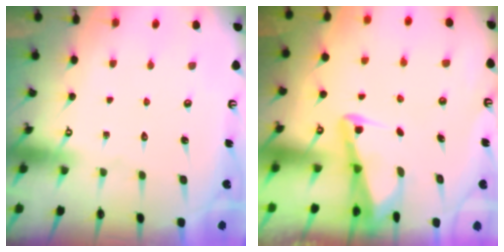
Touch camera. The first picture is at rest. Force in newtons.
{"total": 3.0, "press": 3.0, "slide": 0.3}